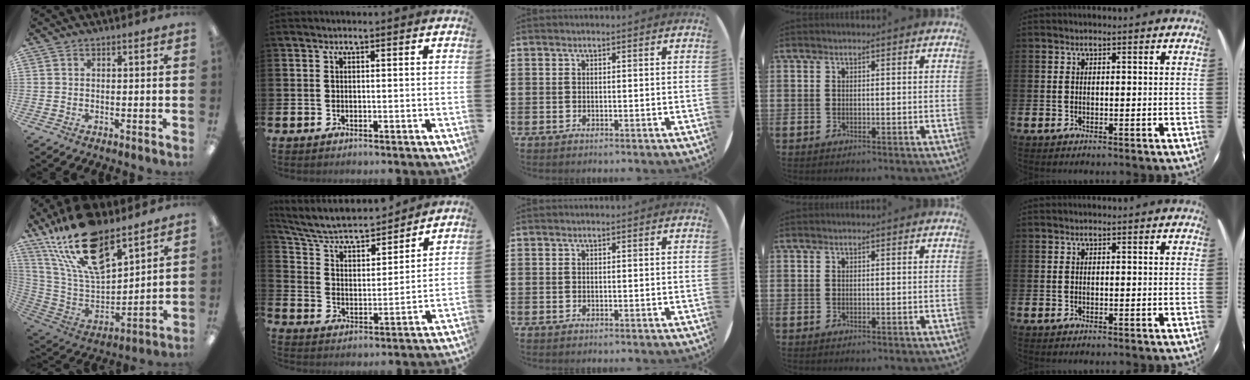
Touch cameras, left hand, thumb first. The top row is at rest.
{"thumb": {"total": 22.9, "force": [16.0, 9.6, 13.2], "torque": [-0.251, -0.090, 0.285]}, "index": {"total": 6.9, "force": [6.4, 1.8, 2.0], "torque": [-0.078, -0.048, 0.108]}}